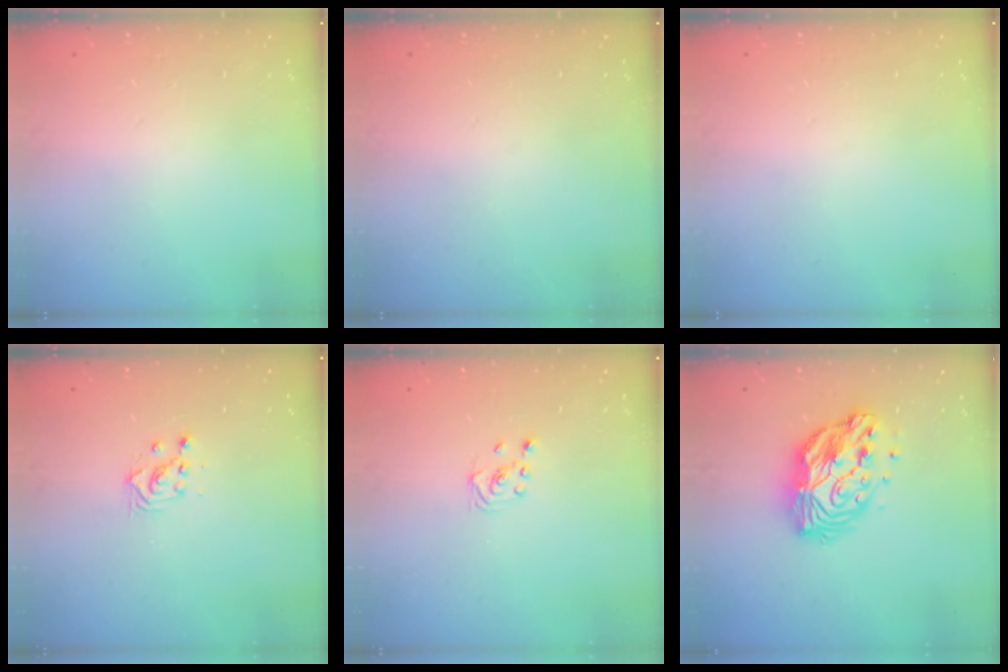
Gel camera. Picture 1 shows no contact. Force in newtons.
{"total": 0.0}
{"total": 0.0}
{"total": 2.3, "press": 2.3, "slide": 0.2}
{"total": 2.3, "press": 2.2, "slide": 0.7}
{"total": 12.8, "press": 12.8, "slide": 0.9}